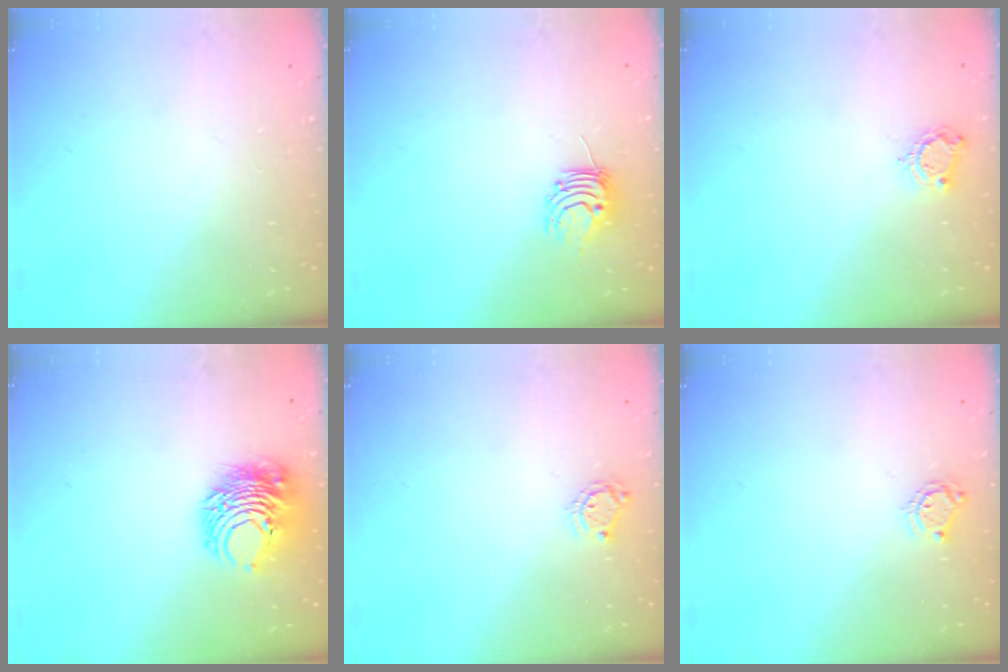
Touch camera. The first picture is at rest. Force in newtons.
{"total": 7.7, "press": 7.7, "slide": 0.7}
{"total": 5.5, "press": 5.5, "slide": 0.3}
{"total": 9.3, "press": 9.3, "slide": 0.3}
{"total": 5.0, "press": 5.0, "slide": 0.4}
{"total": 5.0, "press": 5.0, "slide": 0.4}